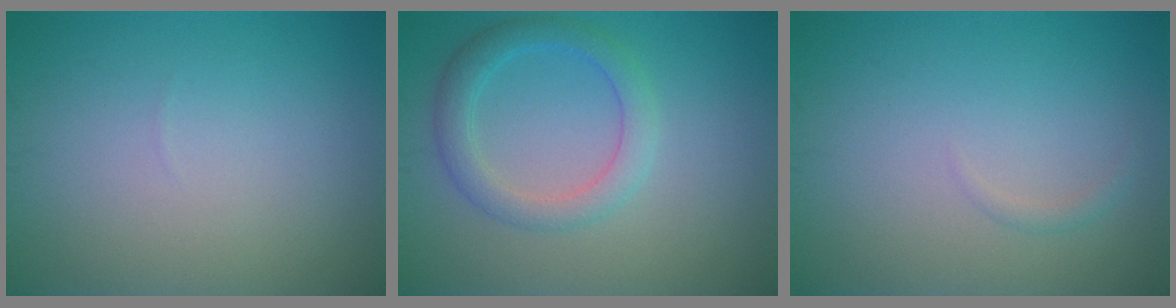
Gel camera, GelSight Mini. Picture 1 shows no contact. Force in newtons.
{"total": 3.2, "press": 3.2, "slide": 0.1}
{"total": 0.7, "press": 0.7, "slide": 0.1}